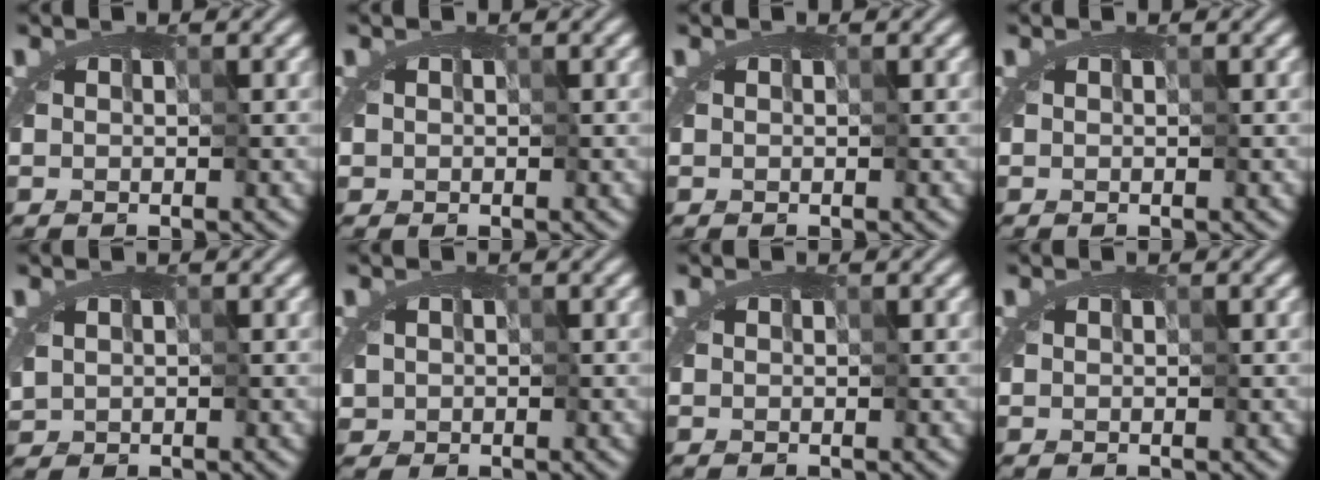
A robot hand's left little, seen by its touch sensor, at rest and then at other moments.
{"total": 0.6, "force": [0.3, 0.5, 0.2], "torque": [-0.005, 0.001, 0.003]}
{"total": 0.0}
{"total": 0.0}
{"total": 1.2, "force": [0.4, 0.9, 0.6], "torque": [-0.016, 0.001, 0.009]}
{"total": 1.3, "force": [0.4, 1.1, 0.5], "torque": [-0.010, 0.004, 0.006]}
{"total": 0.0}
{"total": 0.0}